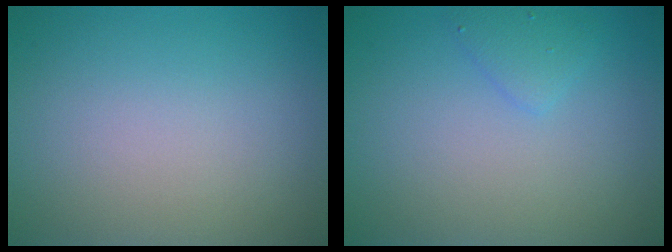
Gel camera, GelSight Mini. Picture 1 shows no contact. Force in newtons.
{"total": 1.4, "press": 1.4, "slide": 0.1}